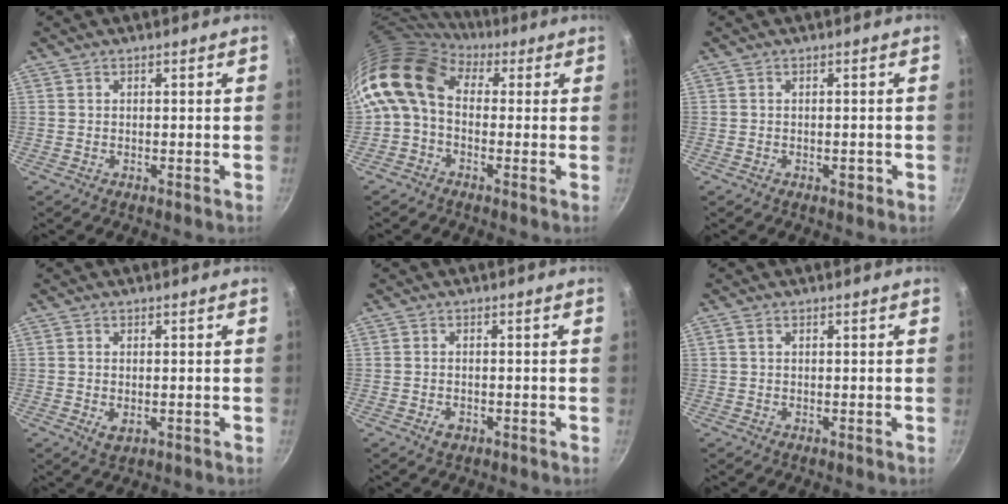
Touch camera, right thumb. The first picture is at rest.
{"total": 11.3, "force": [1.5, 8.1, 7.8], "torque": [-0.135, 0.021, 0.005]}
{"total": 1.2, "force": [-0.5, 0.7, 0.8], "torque": [-0.011, 0.004, -0.006]}
{"total": 2.4, "force": [-0.4, 1.4, 1.9], "torque": [-0.033, -0.007, -0.004]}
{"total": 2.0, "force": [-1.0, 1.3, 1.2], "torque": [-0.022, 0.007, -0.016]}
{"total": 0.8, "force": [0.3, 0.5, 0.6], "torque": [-0.012, 0.003, 0.006]}